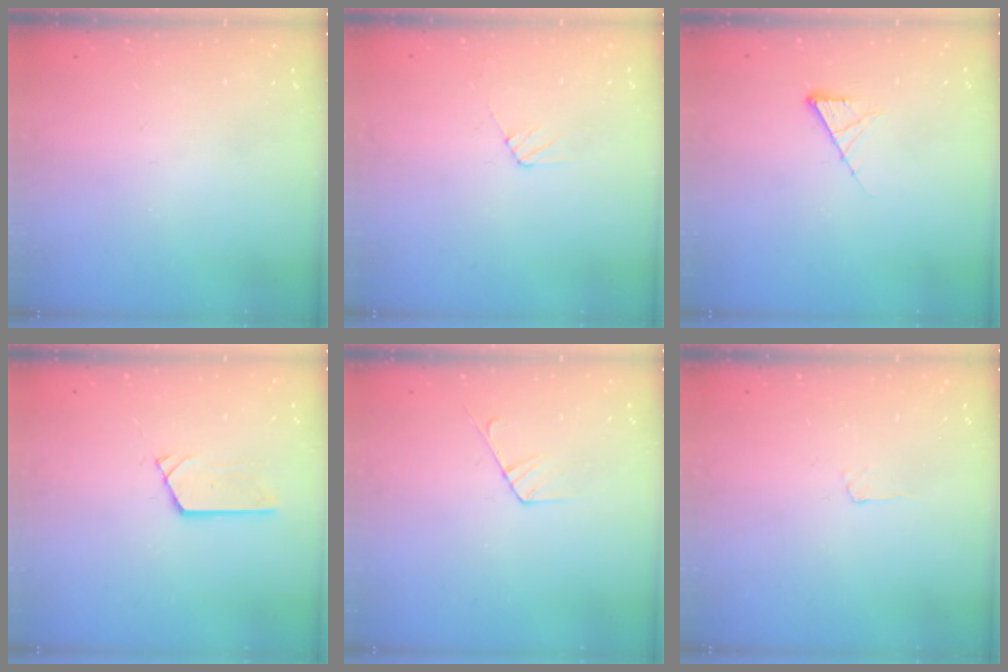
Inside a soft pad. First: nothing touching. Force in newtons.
{"total": 5.7, "press": 5.7, "slide": 0.6}
{"total": 6.1, "press": 6.0, "slide": 0.8}
{"total": 2.7, "press": 2.7, "slide": 0.0}
{"total": 5.9, "press": 5.9, "slide": 0.7}
{"total": 2.5, "press": 2.5, "slide": 0.3}